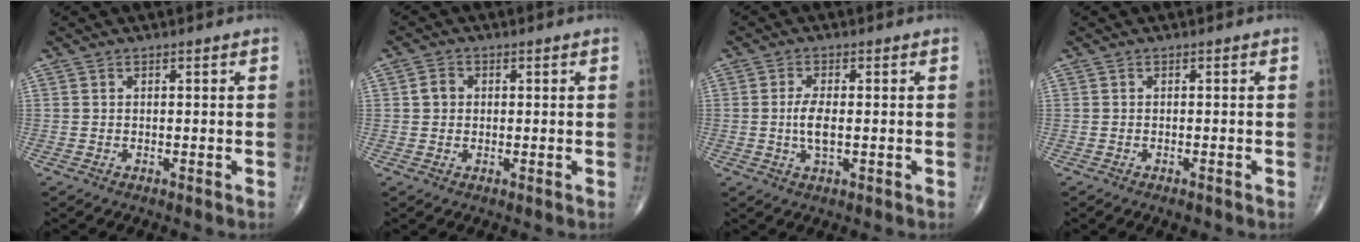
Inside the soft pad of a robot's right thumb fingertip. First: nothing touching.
{"total": 2.5, "force": [0.3, 2.2, 1.1], "torque": [-0.011, 0.005, 0.002]}
{"total": 4.3, "force": [-0.3, 1.6, 4.0], "torque": [-0.081, -0.004, -0.008]}
{"total": 1.2, "force": [-0.8, 0.3, 0.8], "torque": [-0.014, 0.000, -0.012]}